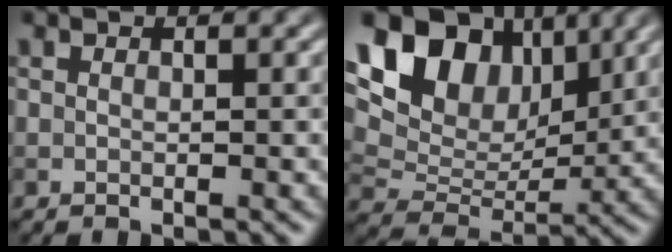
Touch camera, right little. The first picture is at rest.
{"total": 11.9, "force": [5.8, 8.0, 6.6], "torque": [-0.125, 0.032, 0.089]}